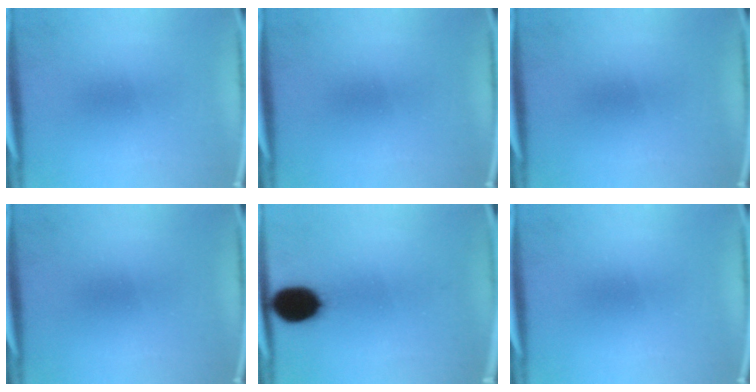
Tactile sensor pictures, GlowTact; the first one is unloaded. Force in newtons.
{"total": 0.0}
{"total": 0.0}
{"total": 0.0}
{"total": 11.3}
{"total": 0.0}